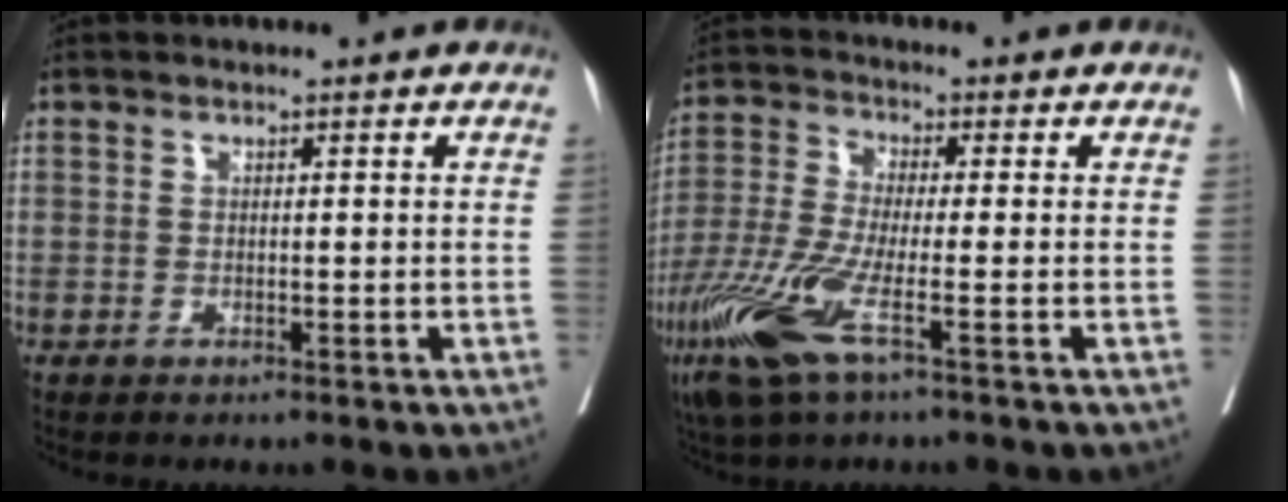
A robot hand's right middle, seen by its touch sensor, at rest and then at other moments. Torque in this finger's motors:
{"motor_torque": [1.48, -0.66, 0.70, 0.21]}